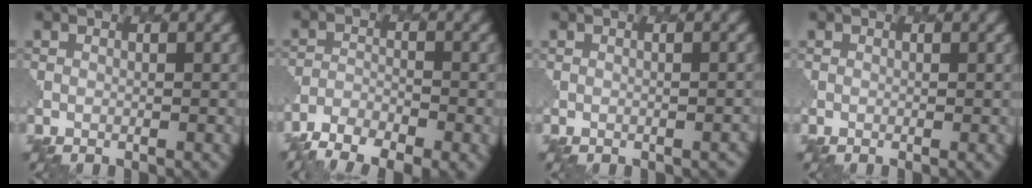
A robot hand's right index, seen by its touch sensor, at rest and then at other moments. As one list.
[{"total": 6.6, "force": [-5.0, 2.4, 3.5], "torque": [-0.061, -0.009, -0.094]}, {"total": 1.0, "force": [-0.8, 0.5, 0.1], "torque": [0.006, -0.003, -0.003]}, {"total": 0.5, "force": [0.1, 0.1, 0.5], "torque": [-0.006, -0.003, 0.002]}]